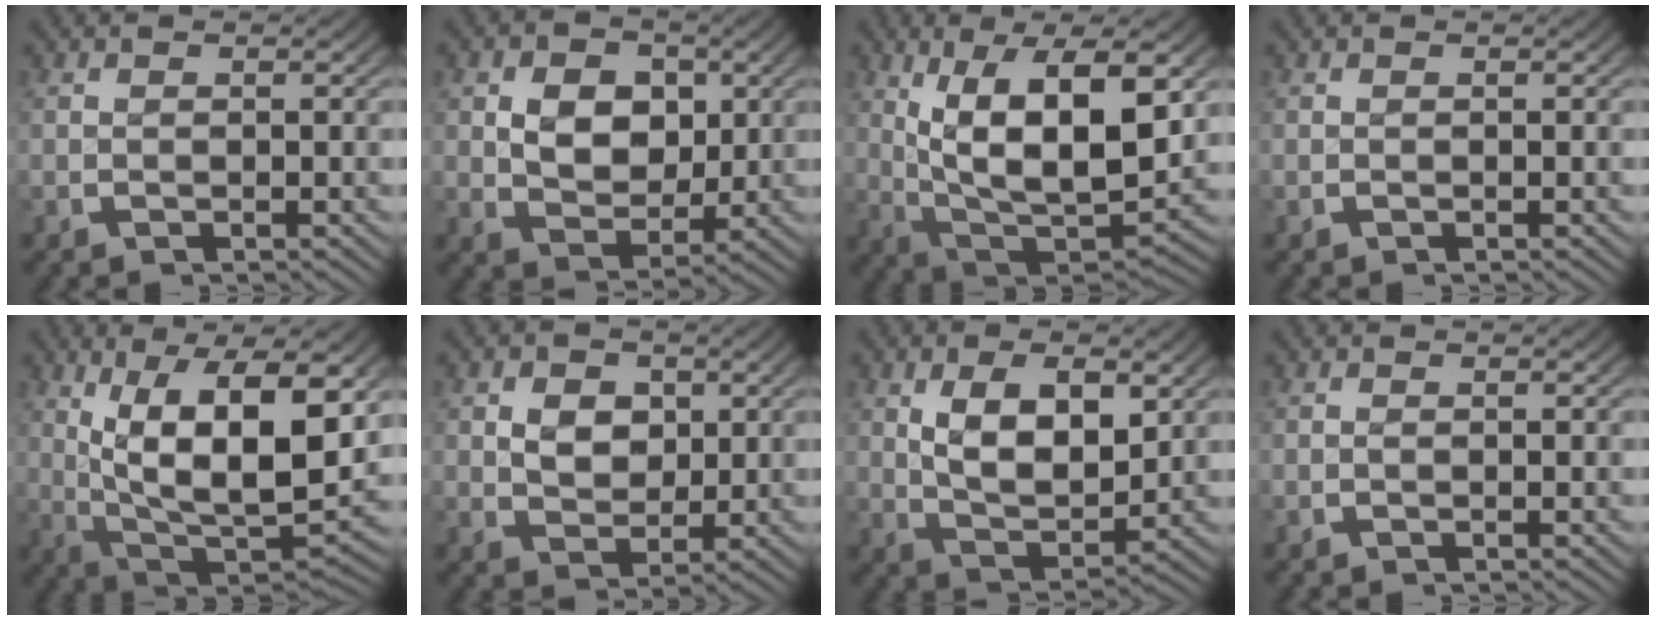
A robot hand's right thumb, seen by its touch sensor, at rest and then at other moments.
{"total": 6.5, "force": [0.4, 4.9, 4.1], "torque": [-0.069, -0.028, 0.015]}
{"total": 14.8, "force": [-0.3, 8.7, 12.0], "torque": [-0.231, -0.055, 0.021]}
{"total": 0.0}
{"total": 16.0, "force": [-0.2, 9.4, 13.0], "torque": [-0.234, -0.055, 0.023]}
{"total": 4.2, "force": [0.5, 3.4, 2.5], "torque": [-0.040, -0.024, 0.019]}
{"total": 6.3, "force": [0.4, 3.8, 5.1], "torque": [-0.093, -0.019, 0.013]}
{"total": 0.0}